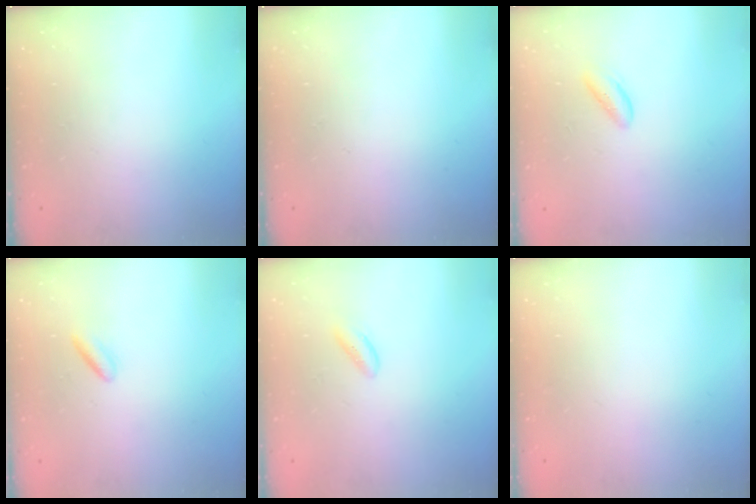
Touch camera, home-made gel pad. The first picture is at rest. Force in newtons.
{"total": 0.0}
{"total": 2.1, "press": 2.1, "slide": 0.3}
{"total": 1.2, "press": 1.1, "slide": 0.5}
{"total": 1.9, "press": 1.8, "slide": 0.4}
{"total": 2.2, "press": 2.2, "slide": 0.1}